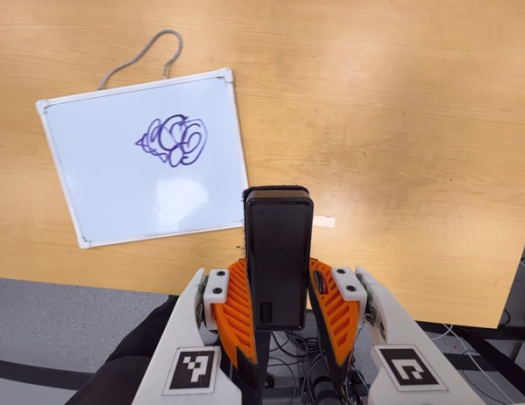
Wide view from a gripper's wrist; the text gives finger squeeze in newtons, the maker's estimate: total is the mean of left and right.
{"total": 5.4, "left": 3.8, "right": 7.0}